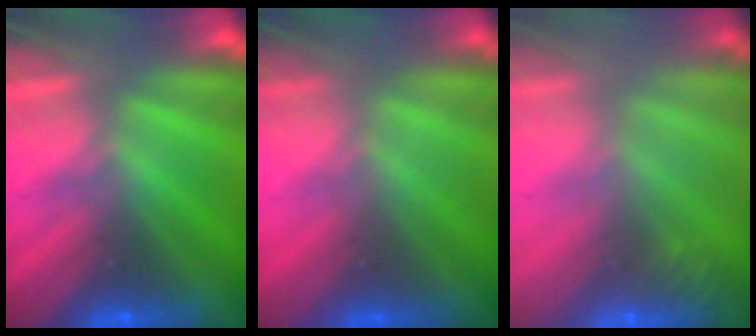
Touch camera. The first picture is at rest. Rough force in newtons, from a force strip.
{"total": 2.4}
{"total": 2.3}